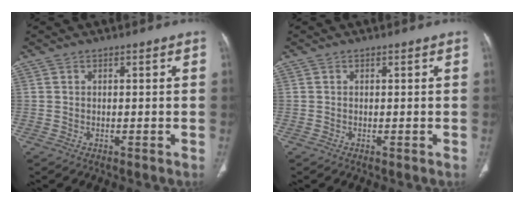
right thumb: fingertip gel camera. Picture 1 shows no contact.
{"total": 0.0}